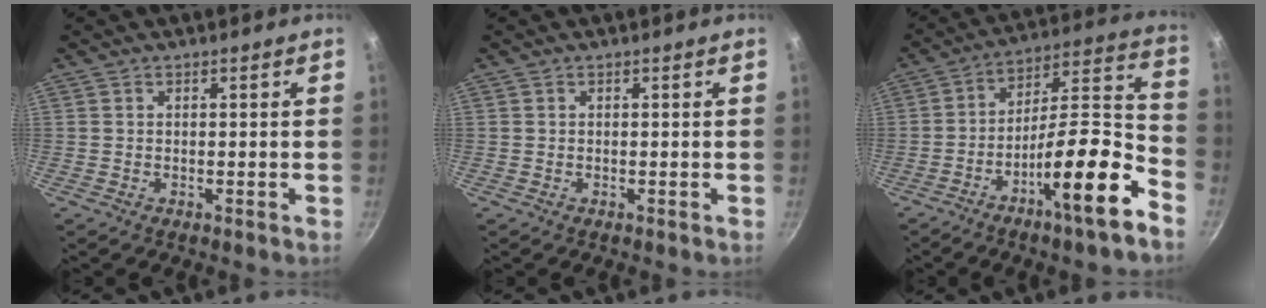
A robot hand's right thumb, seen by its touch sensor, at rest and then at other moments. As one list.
[{"total": 0.0}, {"total": 18.2, "force": [-9.5, 3.6, 15.1], "torque": [-0.201, 0.079, -0.162]}]